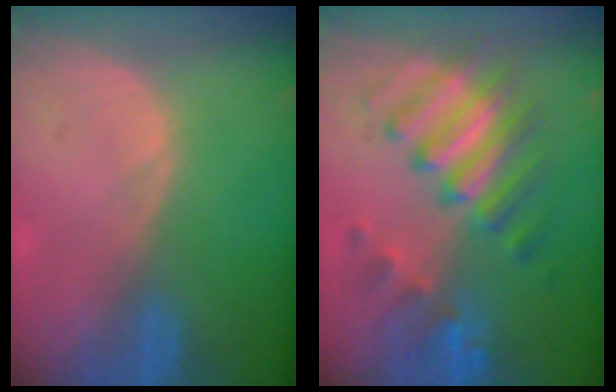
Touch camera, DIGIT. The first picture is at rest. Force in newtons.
{"total": 8.6, "press": 8.6, "slide": 0.3}